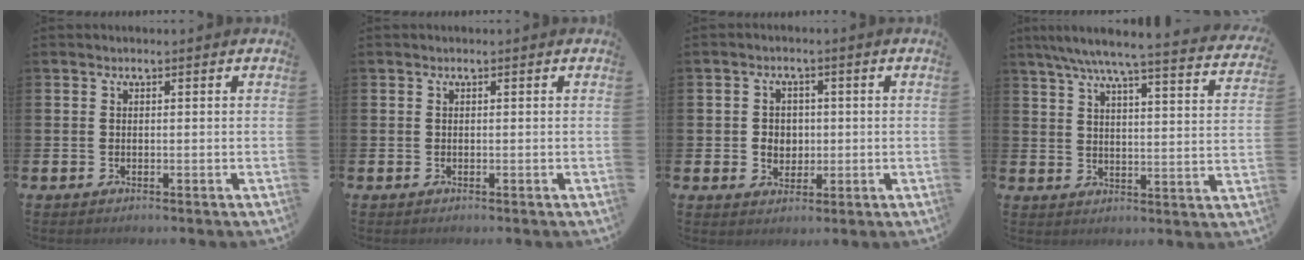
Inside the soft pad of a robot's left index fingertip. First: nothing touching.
{"total": 0.0}
{"total": 3.0, "force": [0.2, 2.8, 1.1], "torque": [-0.010, 0.003, -0.006]}
{"total": 6.3, "force": [5.6, 0.3, 2.9], "torque": [-0.076, -0.040, 0.091]}